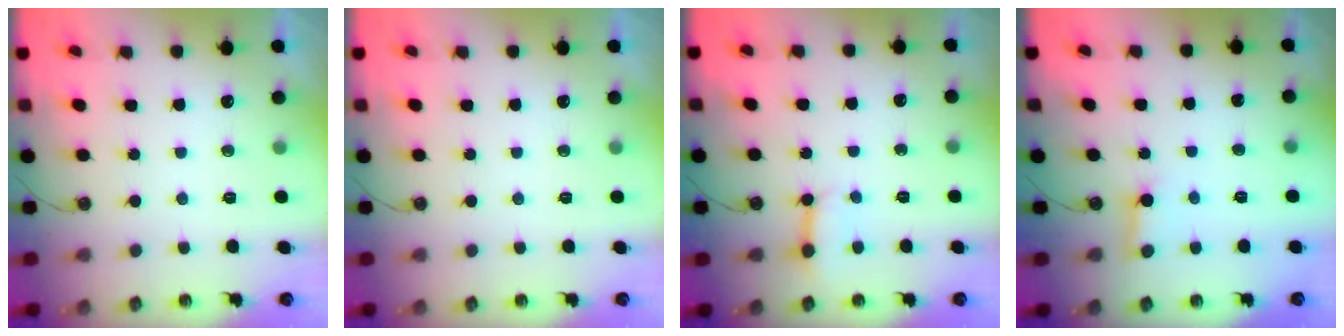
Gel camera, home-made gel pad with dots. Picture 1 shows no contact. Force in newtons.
{"total": 0.0}
{"total": 3.0, "press": 2.9, "slide": 0.4}
{"total": 2.6, "press": 2.5, "slide": 0.3}